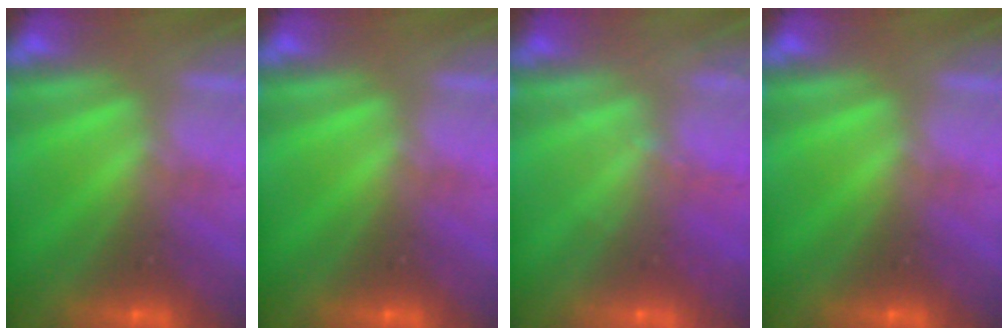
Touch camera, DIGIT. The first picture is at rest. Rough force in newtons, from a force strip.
{"total": 0.0}
{"total": 2.0}
{"total": 0.0}